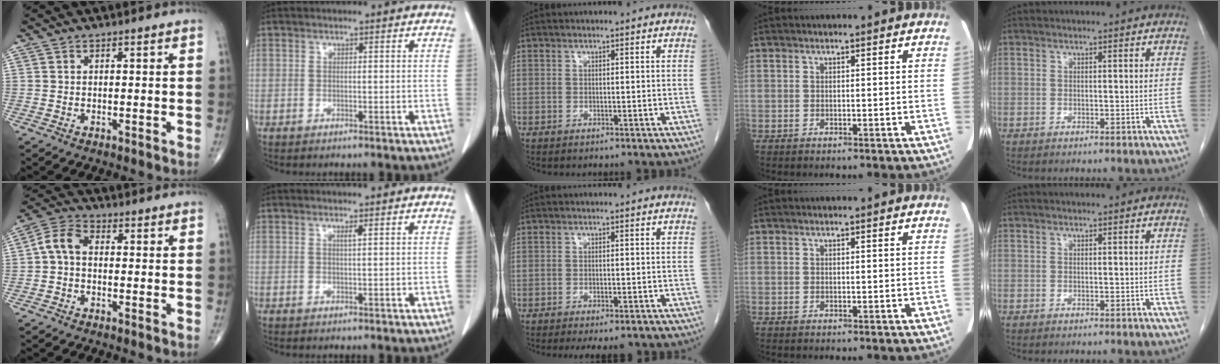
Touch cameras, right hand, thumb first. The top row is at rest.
{"thumb": {"total": 5.5, "force": [-0.2, 3.7, 4.2], "torque": [-0.077, 0.019, -0.016]}, "index": {"total": 0.8, "force": [0.4, -0.1, 0.6], "torque": [-0.015, -0.001, 0.009]}, "middle": {"total": 5.7, "force": [-4.8, 1.5, 2.7], "torque": [-0.029, -0.008, -0.063]}}